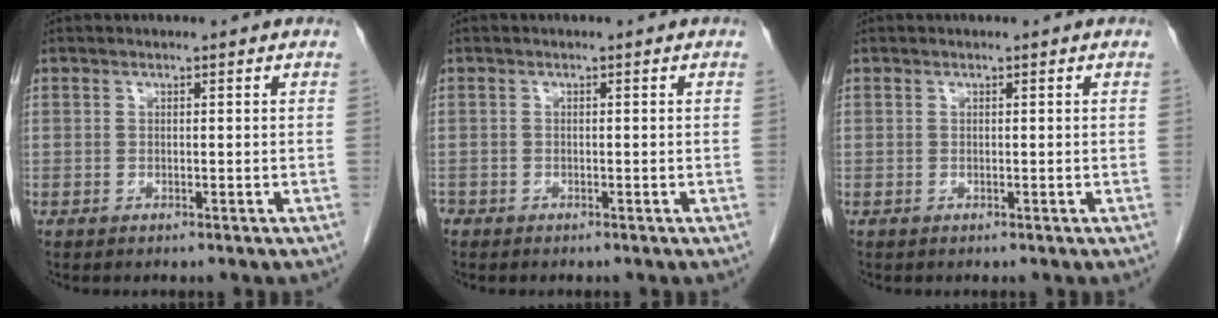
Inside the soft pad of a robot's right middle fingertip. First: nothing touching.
{"total": 1.2, "force": [-0.9, 0.7, 0.2], "torque": [-0.009, -0.001, -0.016]}
{"total": 0.0}